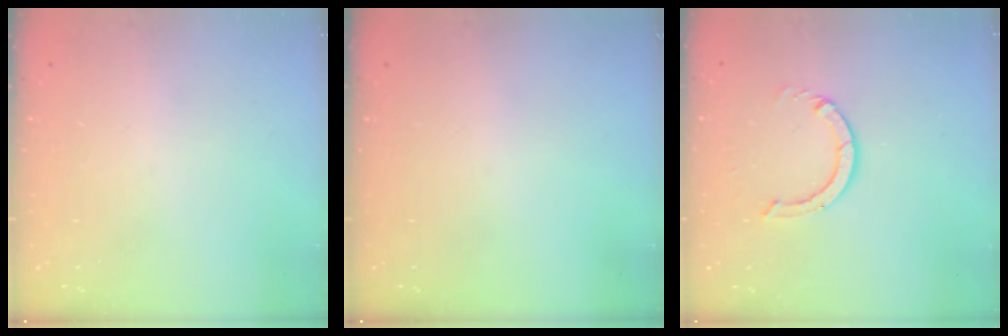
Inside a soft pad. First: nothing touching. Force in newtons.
{"total": 0.0}
{"total": 3.6, "press": 3.6, "slide": 0.3}